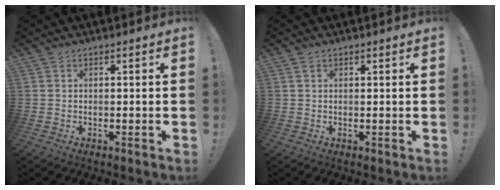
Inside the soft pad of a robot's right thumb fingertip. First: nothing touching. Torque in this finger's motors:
{"motor_torque": [0.06, -0.29, 0.11, 0.01, 0.09]}